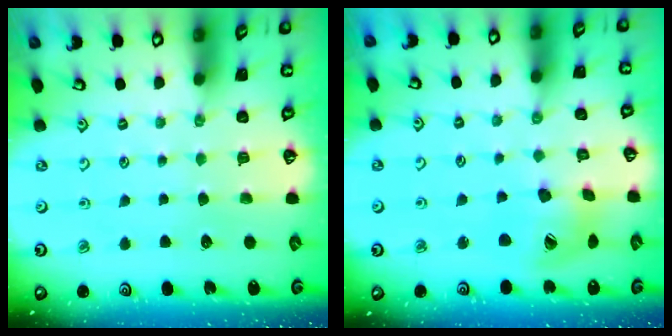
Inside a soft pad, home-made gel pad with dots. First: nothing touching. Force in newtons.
{"total": 12.6, "press": 12.5, "slide": 1.9}